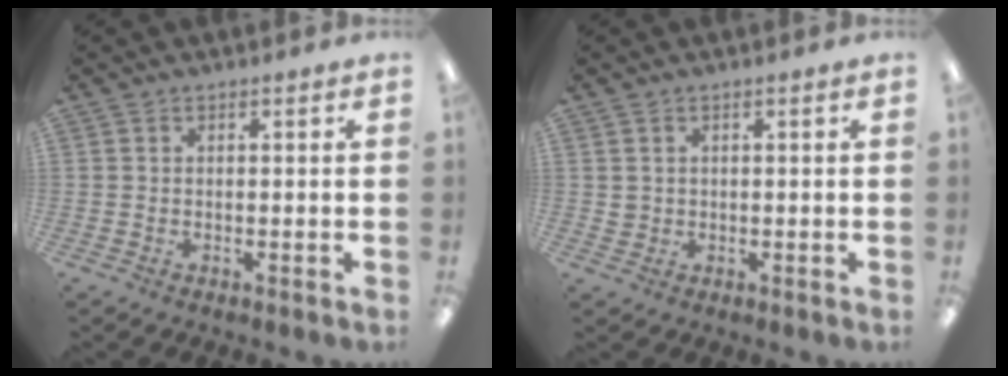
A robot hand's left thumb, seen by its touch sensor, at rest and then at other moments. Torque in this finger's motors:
{"motor_torque": [-0.31, 0.16, -0.14, 0.15, 0.01]}